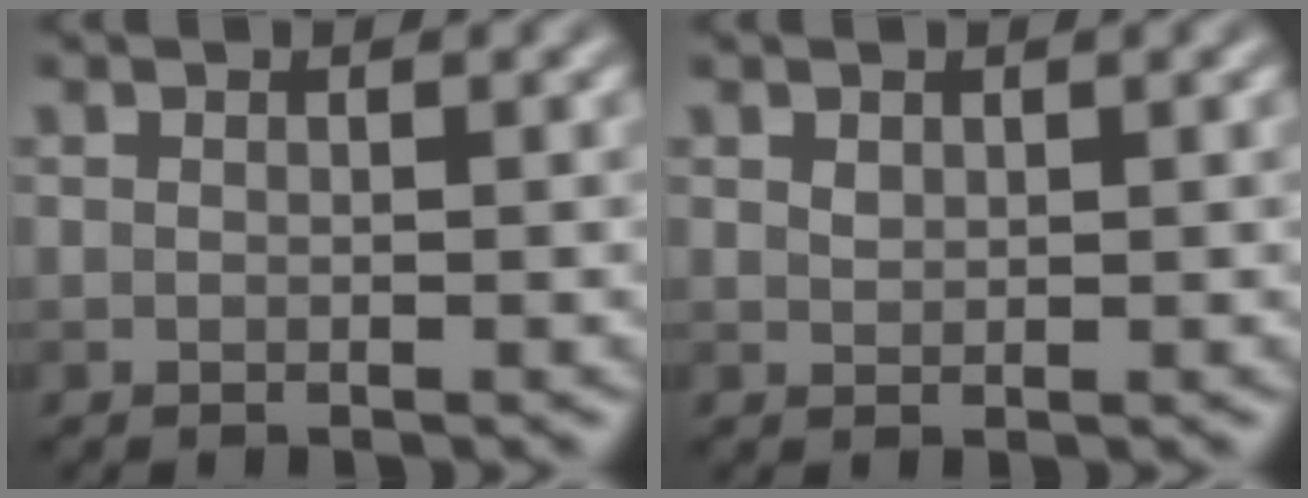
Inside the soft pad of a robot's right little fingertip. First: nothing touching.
{"total": 0.7, "force": [0.5, 0.4, 0.3], "torque": [-0.009, -0.001, 0.012]}